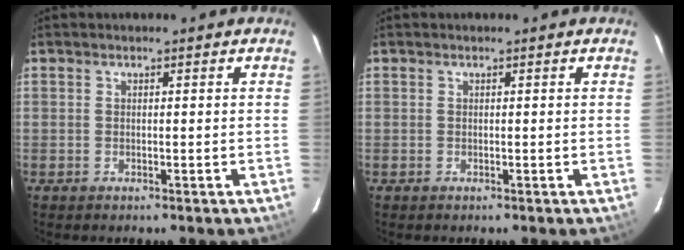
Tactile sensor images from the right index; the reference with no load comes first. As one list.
[{"total": 0.0}]